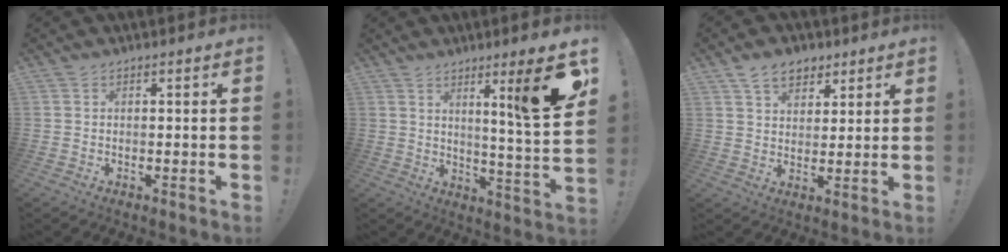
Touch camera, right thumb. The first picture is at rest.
{"total": 12.8, "force": [6.4, -1.1, 11.0], "torque": [-0.150, -0.051, 0.078]}
{"total": 8.1, "force": [5.1, 5.3, 3.4], "torque": [-0.048, -0.021, 0.096]}